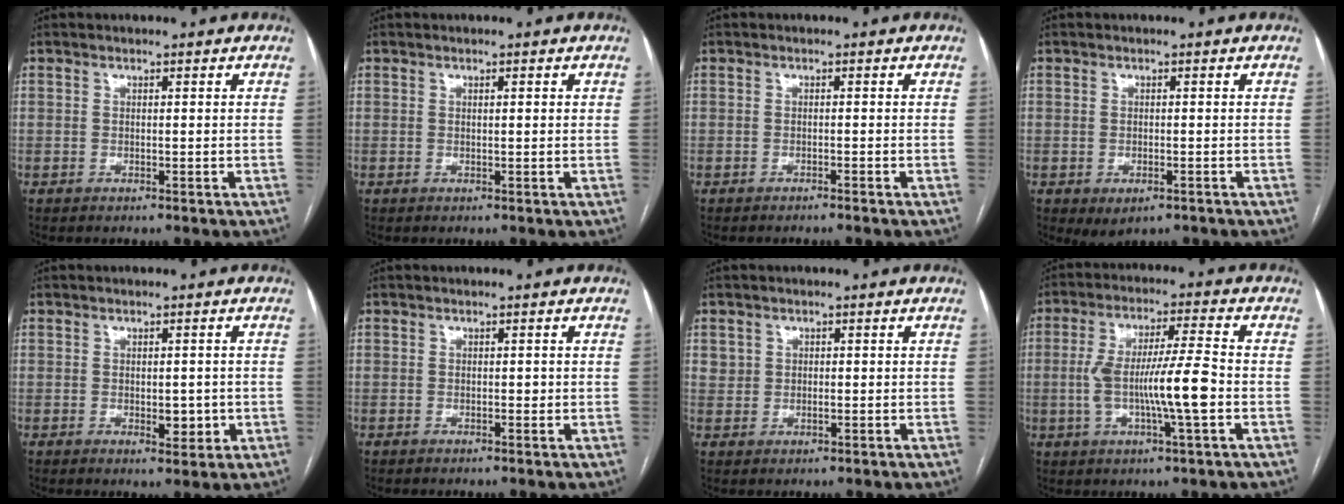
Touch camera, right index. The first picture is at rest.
{"total": 0.7, "force": [0.3, 0.0, 0.6], "torque": [-0.010, 0.002, 0.003]}
{"total": 1.3, "force": [-1.1, -0.4, 0.6], "torque": [-0.010, 0.004, -0.016]}
{"total": 2.9, "force": [-1.4, 1.6, 2.0], "torque": [-0.030, -0.005, -0.009]}
{"total": 3.4, "force": [-0.5, 1.8, 2.8], "torque": [-0.032, -0.002, -0.001]}
{"total": 0.6, "force": [0.0, 0.4, 0.4], "torque": [-0.002, 0.001, -0.002]}
{"total": 2.3, "force": [0.8, 2.1, 0.6], "torque": [-0.008, 0.007, 0.016]}
{"total": 11.0, "force": [-1.8, 0.6, 10.8], "torque": [-0.202, 0.008, -0.035]}